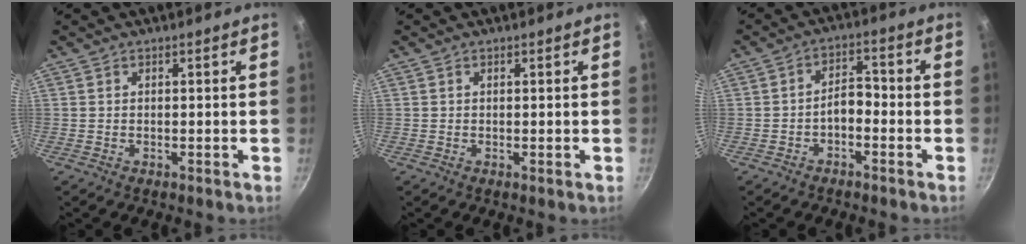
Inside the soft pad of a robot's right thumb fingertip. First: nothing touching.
{"total": 0.0}
{"total": 4.6, "force": [-1.6, 2.7, 3.3], "torque": [-0.042, 0.030, -0.035]}